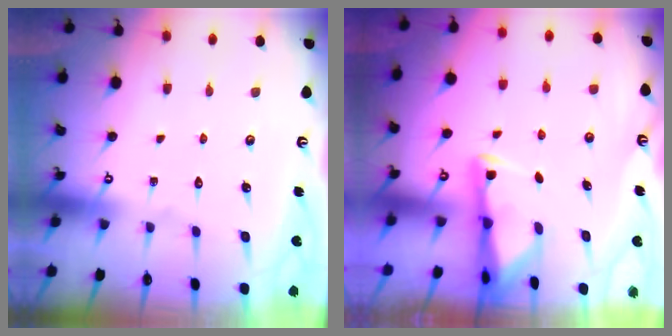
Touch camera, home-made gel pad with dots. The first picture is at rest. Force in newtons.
{"total": 2.9, "press": 2.9, "slide": 0.6}